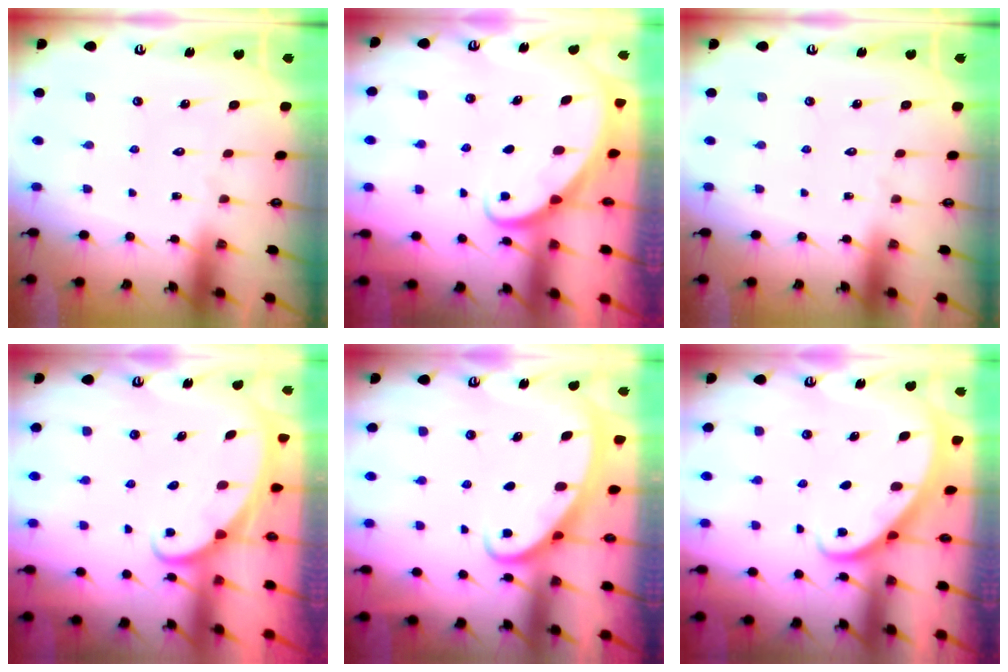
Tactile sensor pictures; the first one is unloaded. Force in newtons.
{"total": 2.0, "press": 2.0, "slide": 0.2}
{"total": 0.0}
{"total": 1.8, "press": 1.8, "slide": 0.1}
{"total": 2.4, "press": 2.4, "slide": 0.4}
{"total": 1.9, "press": 1.9, "slide": 0.2}